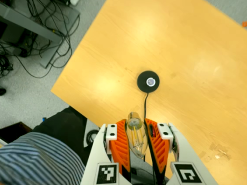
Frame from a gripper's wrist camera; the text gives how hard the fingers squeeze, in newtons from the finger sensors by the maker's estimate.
{"total": 22.9, "left": 24.4, "right": 21.5}